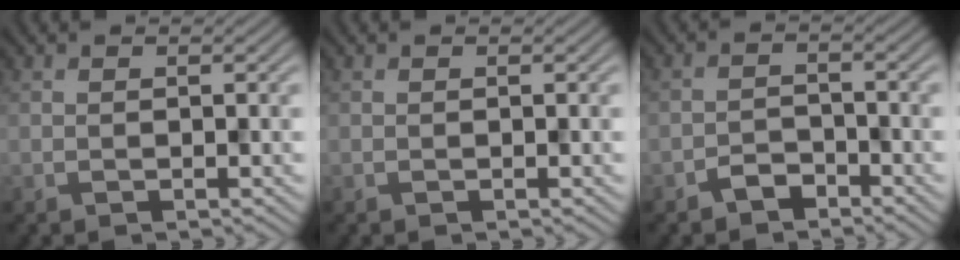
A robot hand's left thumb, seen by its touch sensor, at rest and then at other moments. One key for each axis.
{"total": 0.0}
{"total": 2.5, "fx": -2.0, "fy": 1.2, "fz": 0.8, "tx": -0.011, "ty": 0.005, "tz": -0.043}